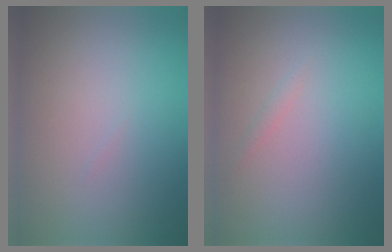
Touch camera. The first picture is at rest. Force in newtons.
{"total": 0.6, "press": 0.6, "slide": 0.1}